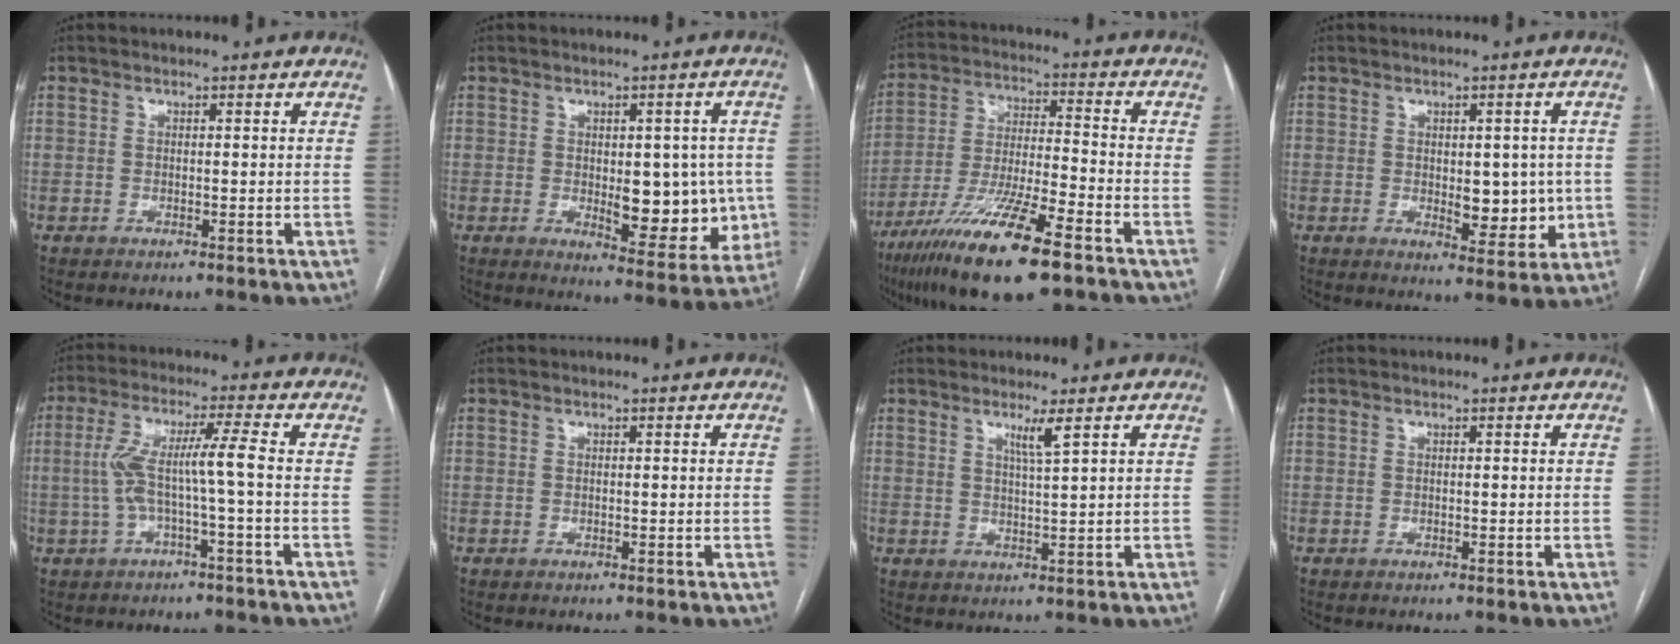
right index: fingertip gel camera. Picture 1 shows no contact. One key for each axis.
{"total": 10.9, "fx": -1.0, "fy": 5.0, "fz": 9.6, "tx": -0.112, "ty": 0.003, "tz": 0.002}
{"total": 17.3, "fx": -10.6, "fy": 1.8, "fz": 13.6, "tx": -0.265, "ty": -0.042, "tz": -0.190}
{"total": 6.7, "fx": -0.3, "fy": 3.4, "fz": 5.8, "tx": -0.069, "ty": -0.004, "tz": 0.007}
{"total": 6.9, "fx": -1.0, "fy": -0.7, "fz": 6.8, "tx": -0.147, "ty": 0.025, "tz": -0.014}
{"total": 0.0}
{"total": 2.7, "fx": 1.6, "fy": -0.7, "fz": 2.1, "tx": -0.039, "ty": -0.010, "tz": 0.030}
{"total": 0.0}